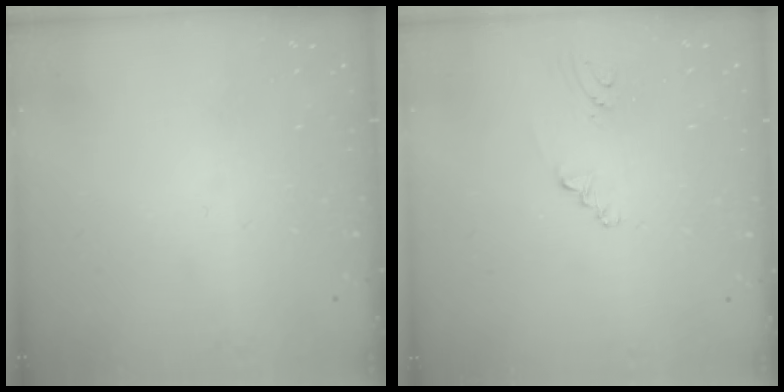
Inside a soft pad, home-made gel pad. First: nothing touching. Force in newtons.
{"total": 2.0, "press": 1.6, "slide": 1.2}